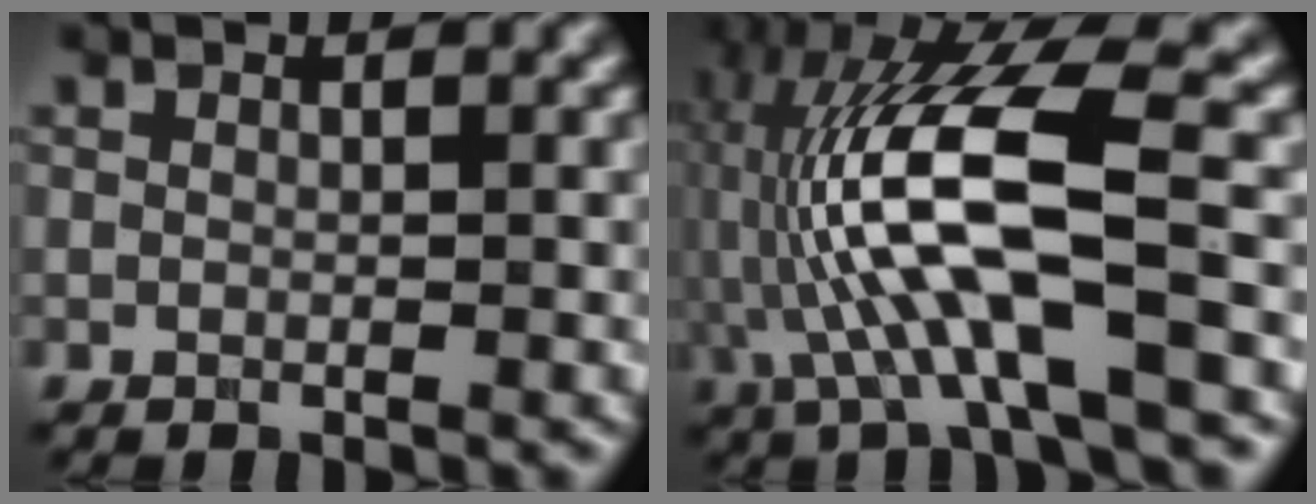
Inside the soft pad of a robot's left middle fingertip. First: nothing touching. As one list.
[{"total": 12.7, "force": [-1.2, 3.3, 12.2], "torque": [-0.242, 0.018, -0.022]}]